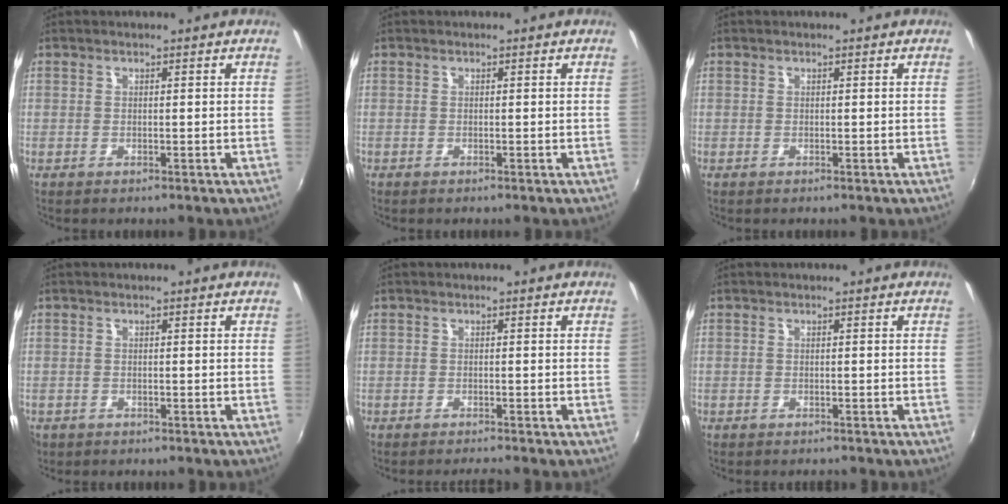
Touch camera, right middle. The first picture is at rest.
{"total": 0.0}
{"total": 0.0}
{"total": 2.0, "force": [-1.2, 1.5, 0.6], "torque": [-0.018, -0.005, -0.020]}
{"total": 1.9, "force": [-1.8, -0.2, 0.6], "torque": [-0.015, -0.012, -0.034]}
{"total": 1.1, "force": [-1.0, 0.4, 0.1], "torque": [-0.008, -0.004, -0.016]}